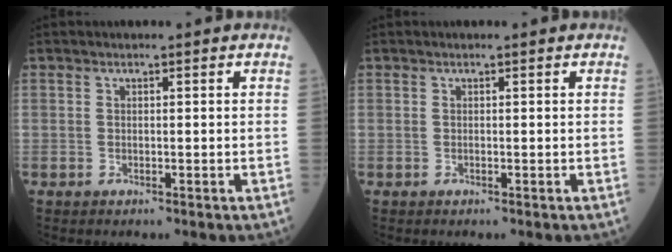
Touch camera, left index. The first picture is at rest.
{"total": 0.0}